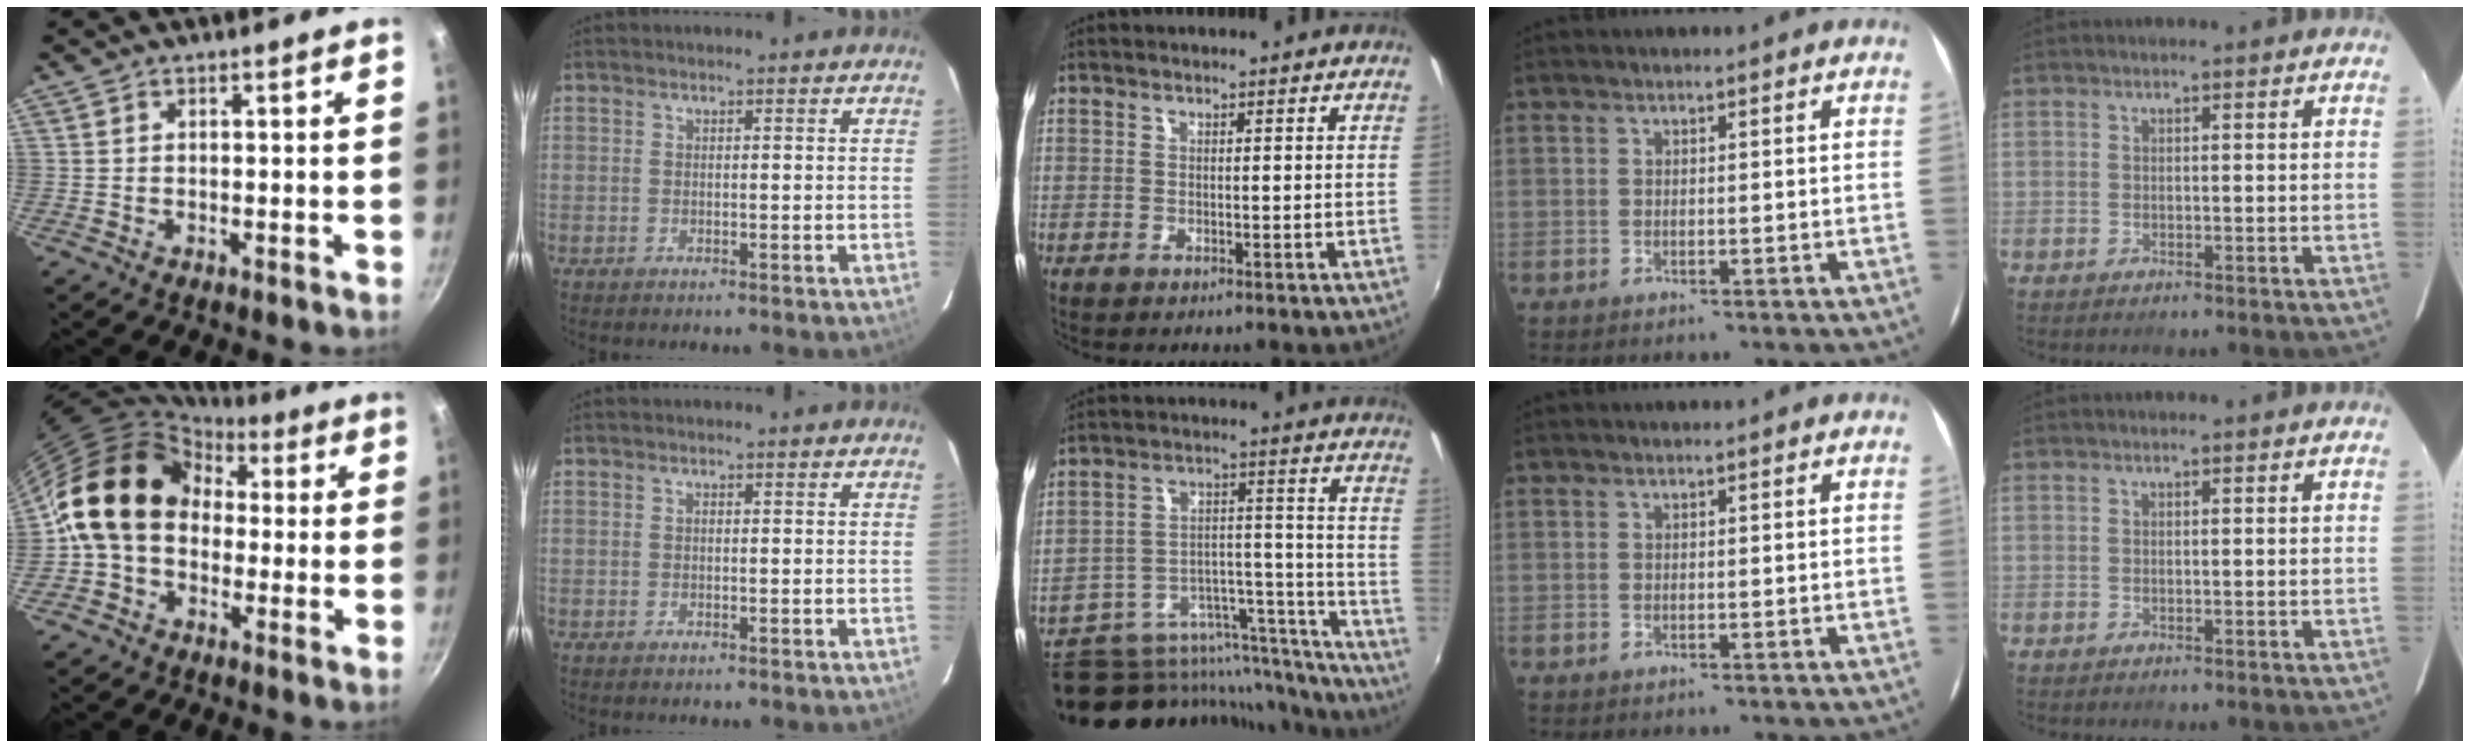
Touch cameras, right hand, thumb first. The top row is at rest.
{"thumb": {"total": 15.8, "force": [1.3, 12.6, 9.5], "torque": [-0.134, 0.041, 0.005]}, "middle": {"total": 22.6, "force": [-17.9, 10.2, 9.3], "torque": [-0.142, 0.039, -0.230]}}